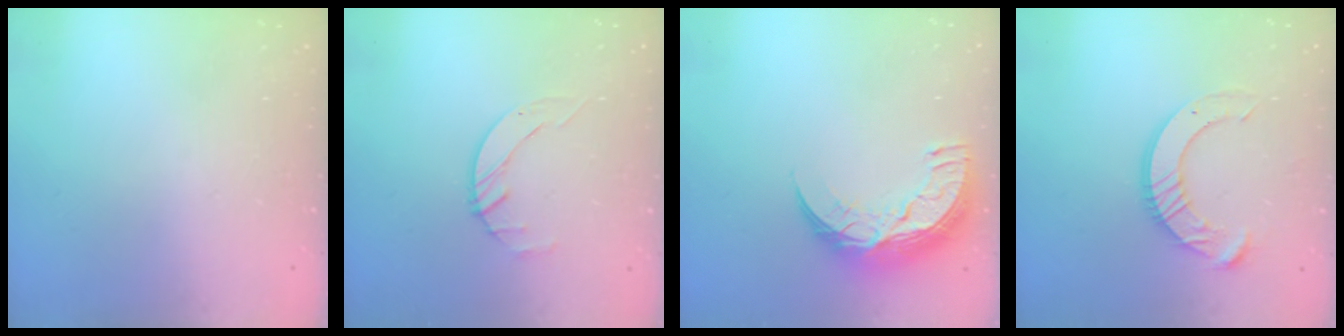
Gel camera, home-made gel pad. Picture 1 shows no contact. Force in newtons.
{"total": 2.1, "press": 2.0, "slide": 0.3}
{"total": 11.9, "press": 11.9, "slide": 0.8}
{"total": 12.2, "press": 12.1, "slide": 1.2}